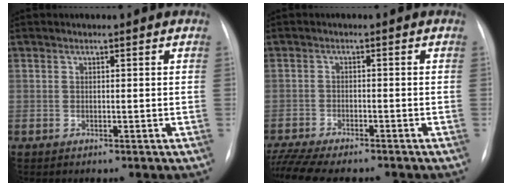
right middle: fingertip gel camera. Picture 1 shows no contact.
{"total": 11.2, "force": [-9.9, 2.1, 4.9], "torque": [-0.086, -0.006, -0.151]}